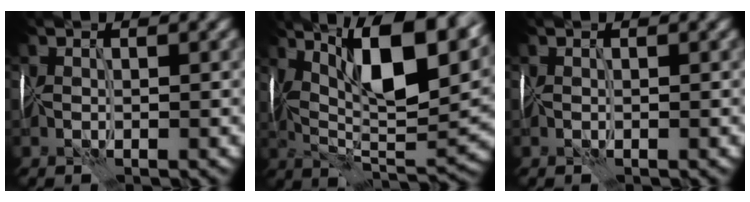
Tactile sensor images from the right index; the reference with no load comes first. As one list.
[{"total": 12.5, "force": [5.1, 4.9, 10.3], "torque": [-0.167, 0.004, 0.083]}, {"total": 0.0}]